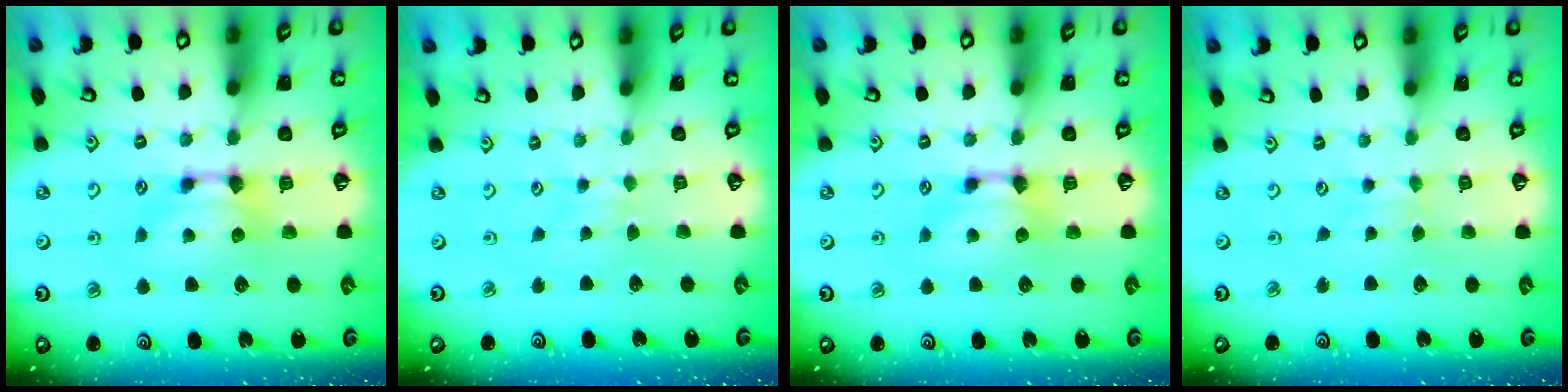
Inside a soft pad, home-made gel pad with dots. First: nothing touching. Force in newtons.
{"total": 3.7, "press": 3.6, "slide": 0.5}
{"total": 0.0}
{"total": 2.4, "press": 2.4, "slide": 0.1}